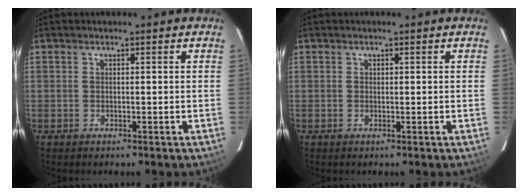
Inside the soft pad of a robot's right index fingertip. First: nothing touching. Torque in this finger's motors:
{"motor_torque": [-0.16, 0.17, -0.03, 0.00]}